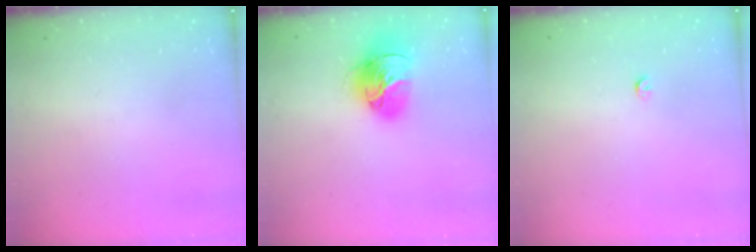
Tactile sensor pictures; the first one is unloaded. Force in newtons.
{"total": 17.5, "press": 17.4, "slide": 1.7}
{"total": 2.8, "press": 2.8, "slide": 0.5}